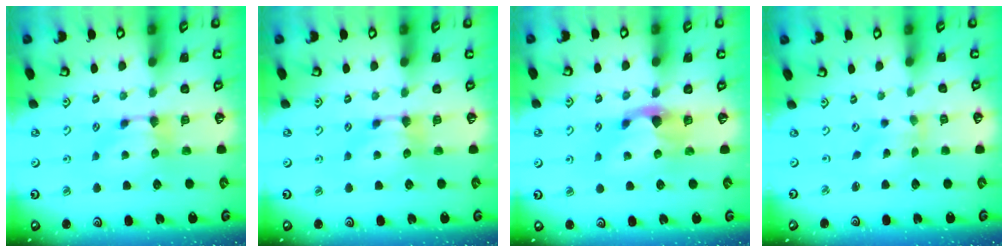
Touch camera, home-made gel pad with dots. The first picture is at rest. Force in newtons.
{"total": 0.0}
{"total": 2.3, "press": 1.9, "slide": 1.3}
{"total": 2.7, "press": 2.4, "slide": 1.1}